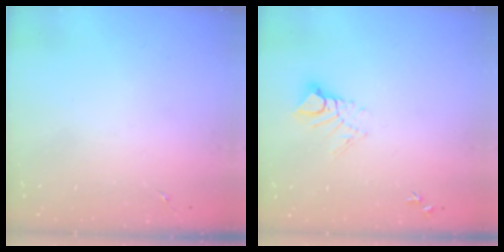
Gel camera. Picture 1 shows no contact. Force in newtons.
{"total": 7.4, "press": 7.3, "slide": 0.9}